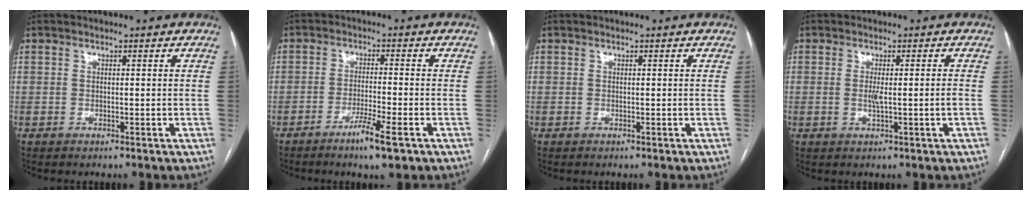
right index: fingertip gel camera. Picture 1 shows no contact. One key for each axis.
{"total": 5.6, "fx": -3.3, "fy": 0.1, "fz": 4.6, "tx": -0.080, "ty": -0.010, "tz": -0.058}
{"total": 0.0}
{"total": 2.8, "fx": -0.4, "fy": -0.3, "fz": 2.8, "tx": -0.054, "ty": -0.002, "tz": -0.004}